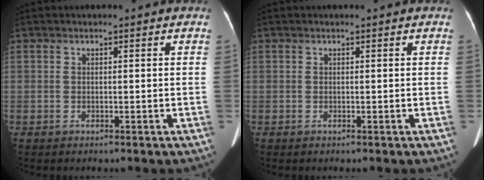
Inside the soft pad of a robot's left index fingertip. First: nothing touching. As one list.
[{"total": 0.0}]